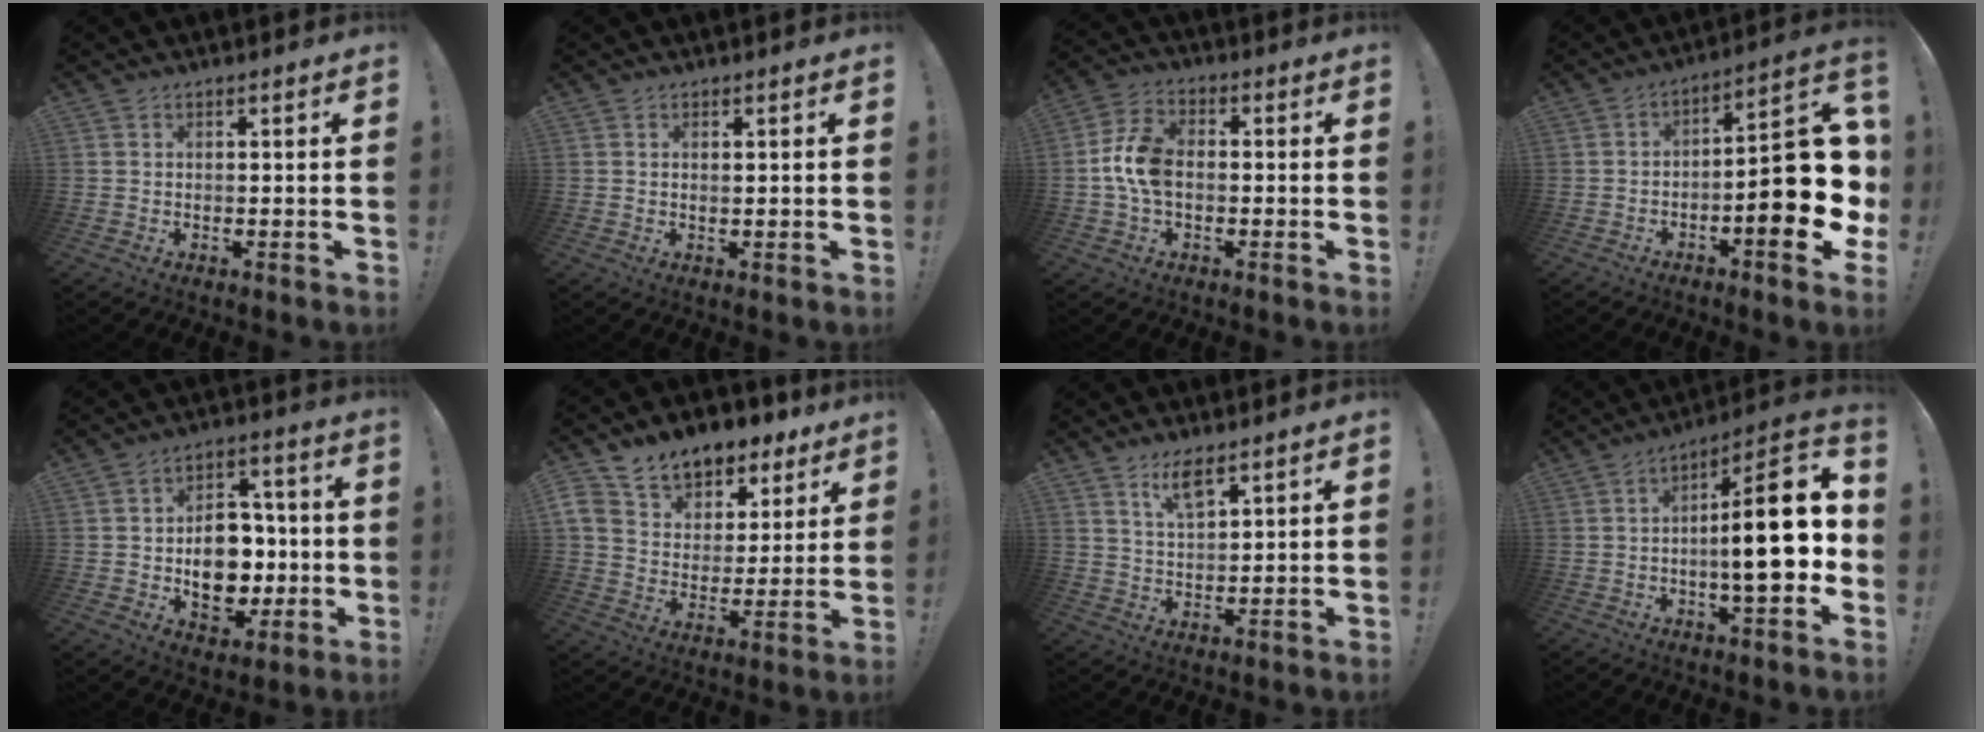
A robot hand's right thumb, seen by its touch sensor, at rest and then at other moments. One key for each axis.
{"total": 0.8, "fx": 0.3, "fy": 0.1, "fz": 0.7, "tx": -0.006, "ty": -0.002, "tz": 0.003}
{"total": 9.6, "fx": -1.2, "fy": 5.9, "fz": 7.4, "tx": -0.140, "ty": 0.012, "tz": -0.016}
{"total": 19.0, "fx": -4.3, "fy": 5.8, "fz": 17.6, "tx": -0.232, "ty": 0.023, "tz": -0.060}
{"total": 14.9, "fx": -1.9, "fy": 10.9, "fz": 10.0, "tx": -0.154, "ty": 0.010, "tz": -0.025}
{"total": 11.8, "fx": 7.9, "fy": 7.9, "fz": 3.8, "tx": -0.059, "ty": -0.053, "tz": 0.149}
{"total": 6.9, "fx": 4.8, "fy": 2.1, "fz": 4.5, "tx": -0.086, "ty": -0.019, "tz": 0.084}
{"total": 19.0, "fx": -1.6, "fy": 4.5, "fz": 18.3, "tx": -0.275, "ty": 0.010, "tz": -0.030}